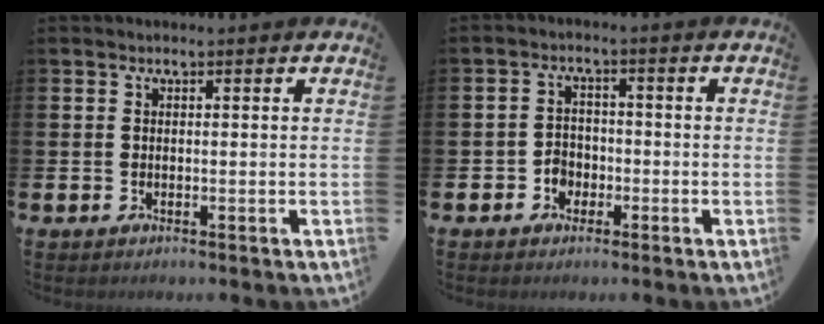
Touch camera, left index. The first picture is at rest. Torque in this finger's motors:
{"motor_torque": [-0.01, 0.20, 0.02, 0.03]}